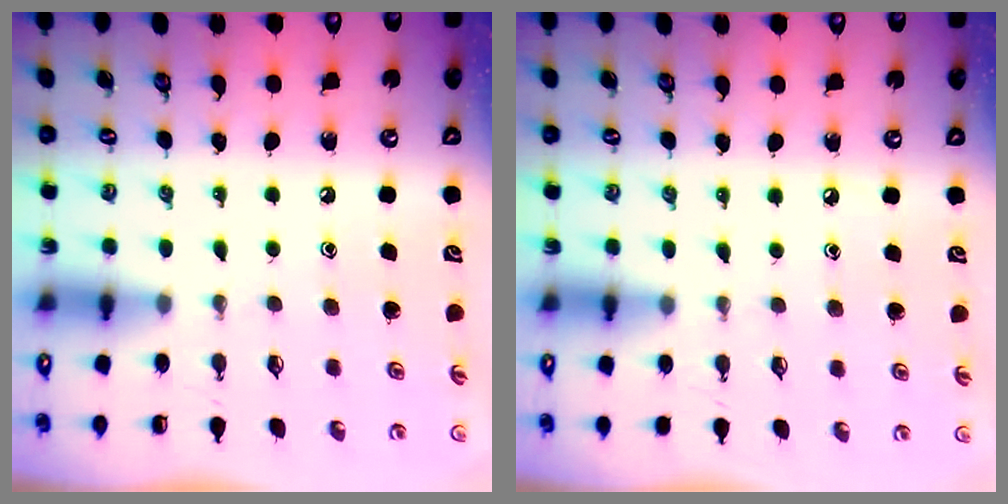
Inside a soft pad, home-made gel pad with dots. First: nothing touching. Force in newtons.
{"total": 2.3, "press": 2.3, "slide": 0.4}